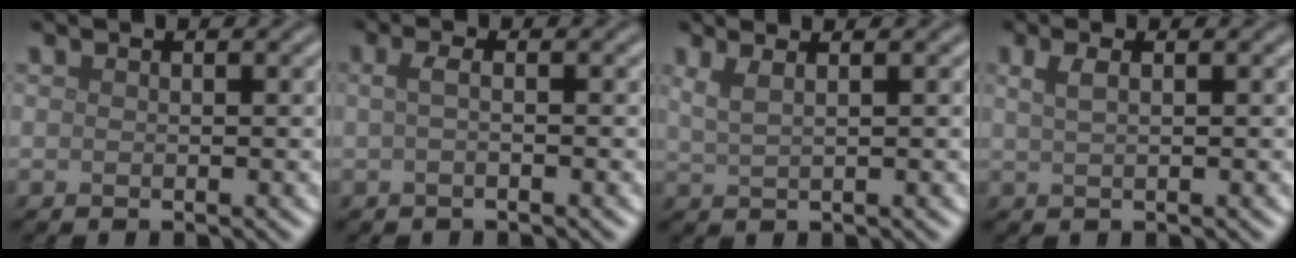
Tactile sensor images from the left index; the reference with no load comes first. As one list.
[{"total": 1.4, "force": [0.0, 0.4, 1.3], "torque": [-0.025, 0.001, -0.003]}, {"total": 2.6, "force": [1.4, 1.1, 1.9], "torque": [-0.022, 0.007, 0.008]}, {"total": 1.7, "force": [0.6, 0.7, 1.4], "torque": [-0.023, 0.003, 0.011]}]